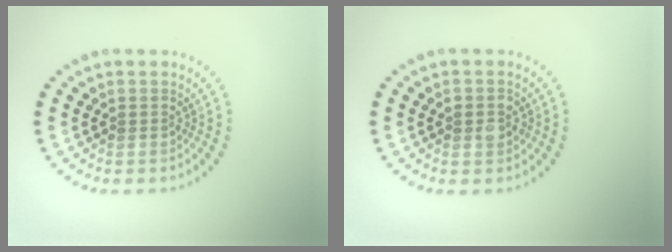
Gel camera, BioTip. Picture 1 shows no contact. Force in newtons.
{"total": 1.7, "press": 1.7, "slide": 0.1}